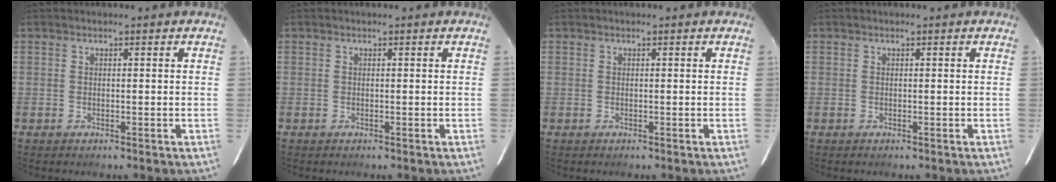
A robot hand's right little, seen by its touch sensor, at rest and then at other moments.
{"total": 0.0}
{"total": 0.0}
{"total": 0.0}